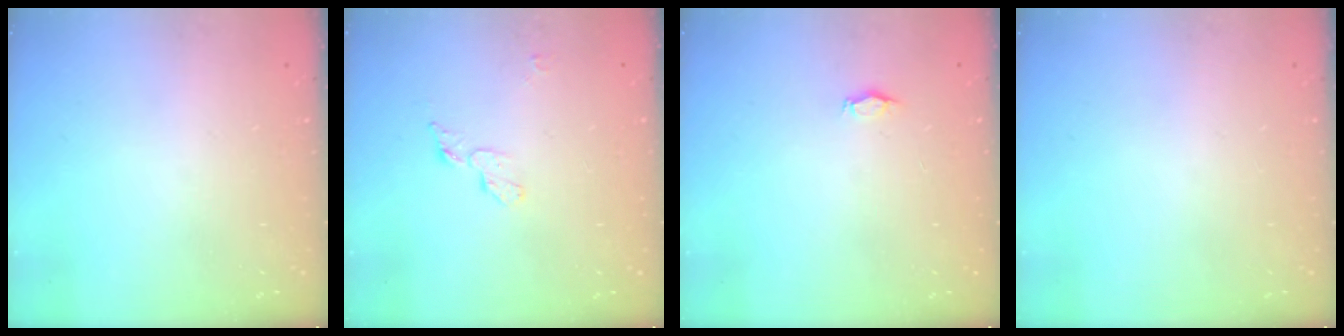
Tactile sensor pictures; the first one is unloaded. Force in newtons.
{"total": 5.5, "press": 5.5, "slide": 0.6}
{"total": 2.9, "press": 2.9, "slide": 0.5}
{"total": 0.0}